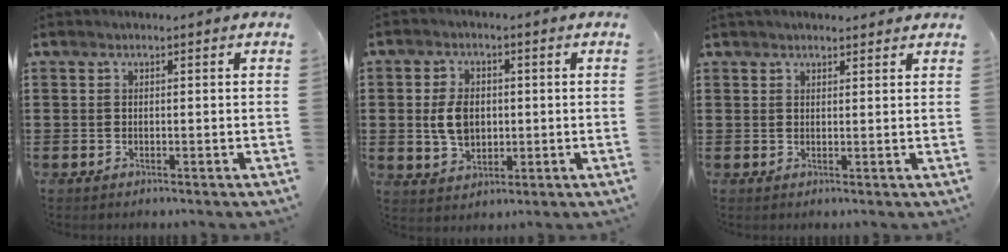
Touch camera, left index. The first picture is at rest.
{"total": 6.0, "force": [0.2, 4.0, 4.4], "torque": [-0.096, 0.004, -0.003]}
{"total": 1.6, "force": [1.6, 0.4, 0.3], "torque": [-0.008, 0.003, 0.031]}